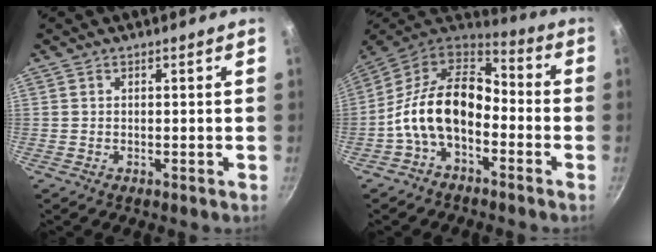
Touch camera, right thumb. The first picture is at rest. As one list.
[{"total": 16.0, "force": [-3.9, 10.0, 11.8], "torque": [-0.197, 0.056, -0.090]}]